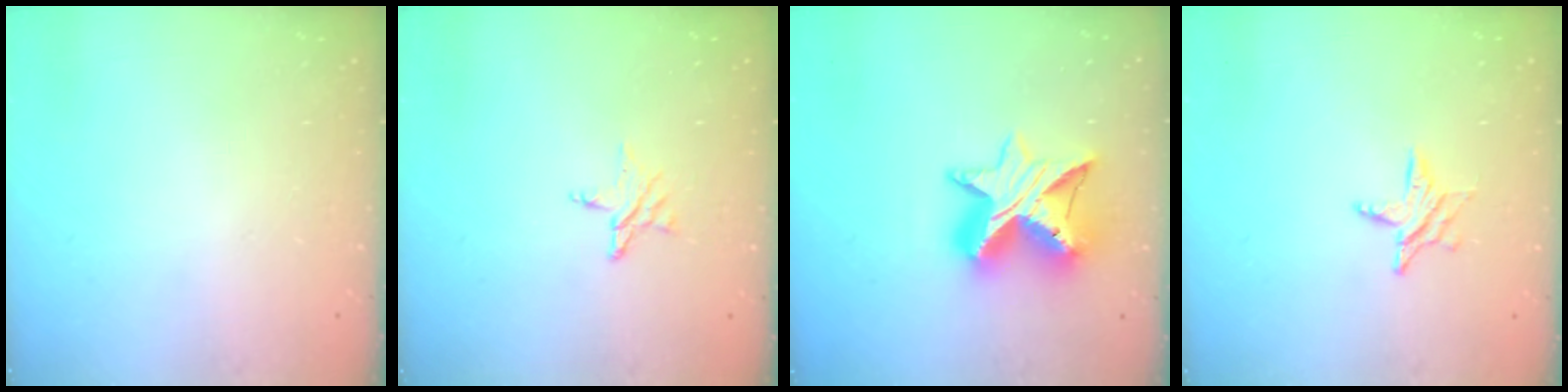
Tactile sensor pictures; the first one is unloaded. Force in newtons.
{"total": 5.6, "press": 5.5, "slide": 0.5}
{"total": 13.9, "press": 13.8, "slide": 1.1}
{"total": 6.3, "press": 6.2, "slide": 0.6}